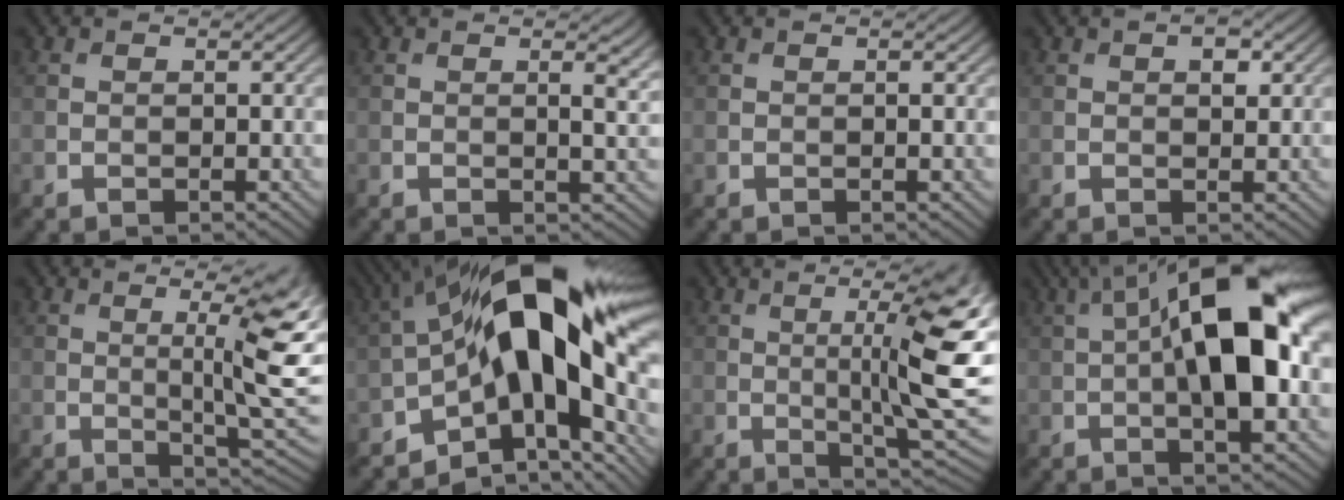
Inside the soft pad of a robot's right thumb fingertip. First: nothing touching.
{"total": 3.0, "force": [0.9, 0.8, 2.7], "torque": [-0.044, 0.000, 0.014]}
{"total": 0.0}
{"total": 1.9, "force": [0.8, 0.9, 1.5], "torque": [-0.021, 0.000, 0.012]}
{"total": 10.6, "force": [1.7, 2.1, 10.2], "torque": [-0.144, 0.007, 0.033]}
{"total": 17.6, "force": [-0.3, 8.2, 15.6], "torque": [-0.238, 0.019, -0.021]}
{"total": 13.3, "force": [1.3, 2.4, 13.0], "torque": [-0.172, 0.012, 0.033]}
{"total": 17.0, "force": [2.1, 6.3, 15.7], "torque": [-0.245, 0.042, 0.013]}